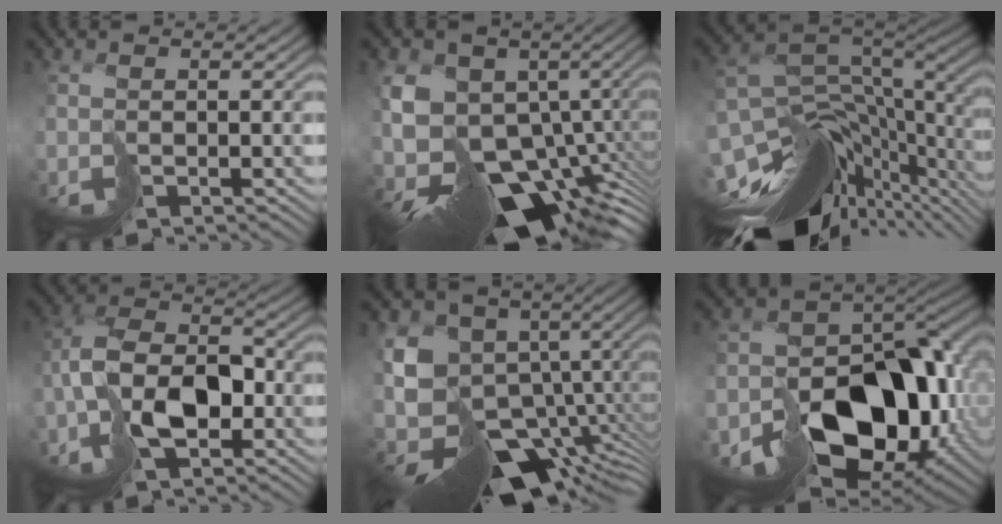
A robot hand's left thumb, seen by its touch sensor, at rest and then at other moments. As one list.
[{"total": 15.4, "force": [-3.8, 10.2, 10.9], "torque": [-0.212, -0.021, -0.041]}, {"total": 14.2, "force": [-7.0, 6.6, 10.4], "torque": [-0.213, -0.011, -0.106]}, {"total": 9.8, "force": [-3.2, 5.8, 7.1], "torque": [-0.131, 0.015, -0.073]}, {"total": 15.1, "force": [-4.9, 10.1, 10.2], "torque": [-0.218, -0.020, -0.063]}, {"total": 17.0, "force": [-7.0, 11.5, 10.3], "torque": [-0.146, -0.037, -0.097]}]